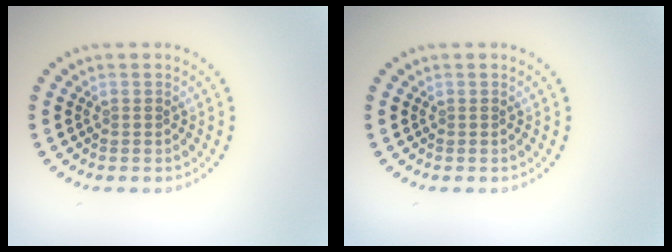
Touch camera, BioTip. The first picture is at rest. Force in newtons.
{"total": 0.0}